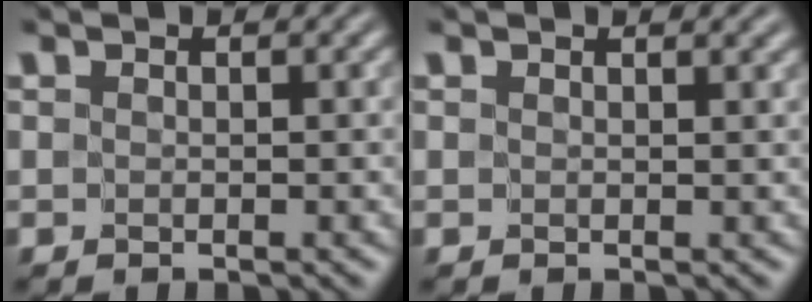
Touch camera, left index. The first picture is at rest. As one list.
[{"total": 1.8, "force": [1.4, 0.6, 1.0], "torque": [0.002, 0.006, 0.004]}]